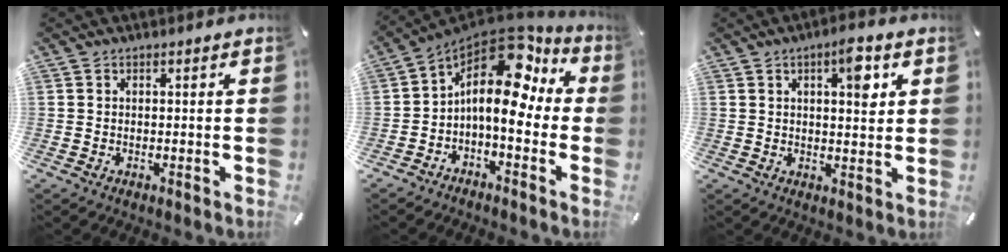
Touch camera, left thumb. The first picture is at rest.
{"total": 14.3, "force": [4.0, 7.5, 11.5], "torque": [-0.192, -0.046, 0.058]}
{"total": 7.1, "force": [2.9, 2.6, 5.9], "torque": [-0.073, -0.014, 0.040]}